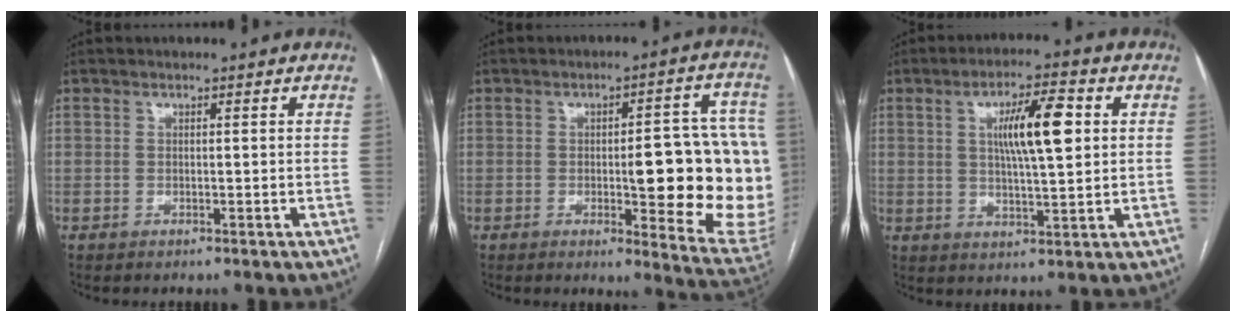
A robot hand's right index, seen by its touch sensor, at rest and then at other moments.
{"total": 20.1, "force": [-1.2, 4.7, 19.5], "torque": [-0.155, 0.018, 0.001]}
{"total": 9.4, "force": [2.3, 1.4, 9.0], "torque": [-0.155, 0.008, 0.040]}